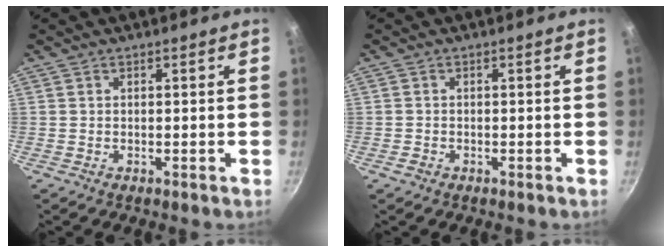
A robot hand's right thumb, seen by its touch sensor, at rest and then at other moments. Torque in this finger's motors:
{"motor_torque": [-0.31, 0.08, -0.33, 0.08, 0.00]}